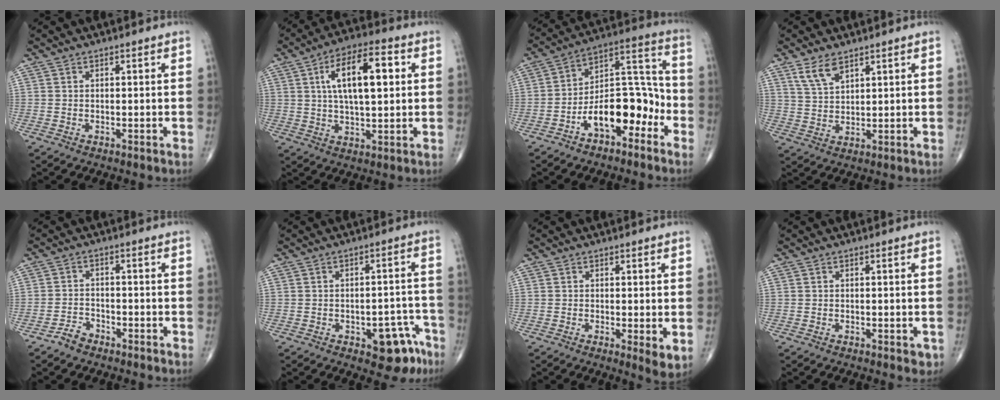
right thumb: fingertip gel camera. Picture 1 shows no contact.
{"total": 14.0, "force": [3.3, 5.7, 12.4], "torque": [-0.199, 0.009, 0.051]}
{"total": 14.6, "force": [-6.3, 7.6, 10.7], "torque": [-0.141, 0.074, -0.106]}
{"total": 5.1, "force": [3.4, 2.1, 3.0], "torque": [-0.056, -0.016, 0.074]}
{"total": 3.0, "force": [-2.4, 1.6, 0.7], "torque": [-0.014, 0.015, -0.045]}
{"total": 8.9, "force": [-4.8, 4.2, 6.2], "torque": [-0.047, 0.040, -0.053]}
{"total": 3.8, "force": [-0.6, 1.0, 3.7], "torque": [-0.063, -0.015, -0.014]}
{"total": 1.5, "force": [-0.6, 0.8, 1.1], "torque": [-0.009, -0.001, -0.007]}